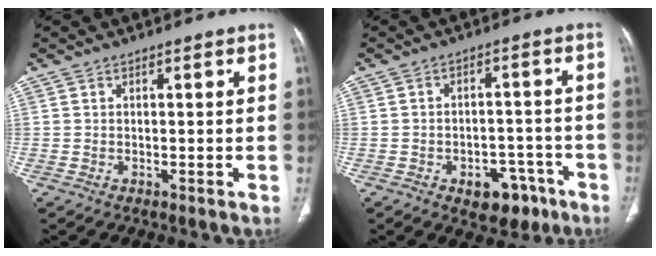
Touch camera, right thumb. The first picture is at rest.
{"total": 8.3, "force": [-4.5, 5.4, 4.5], "torque": [-0.031, 0.039, -0.054]}